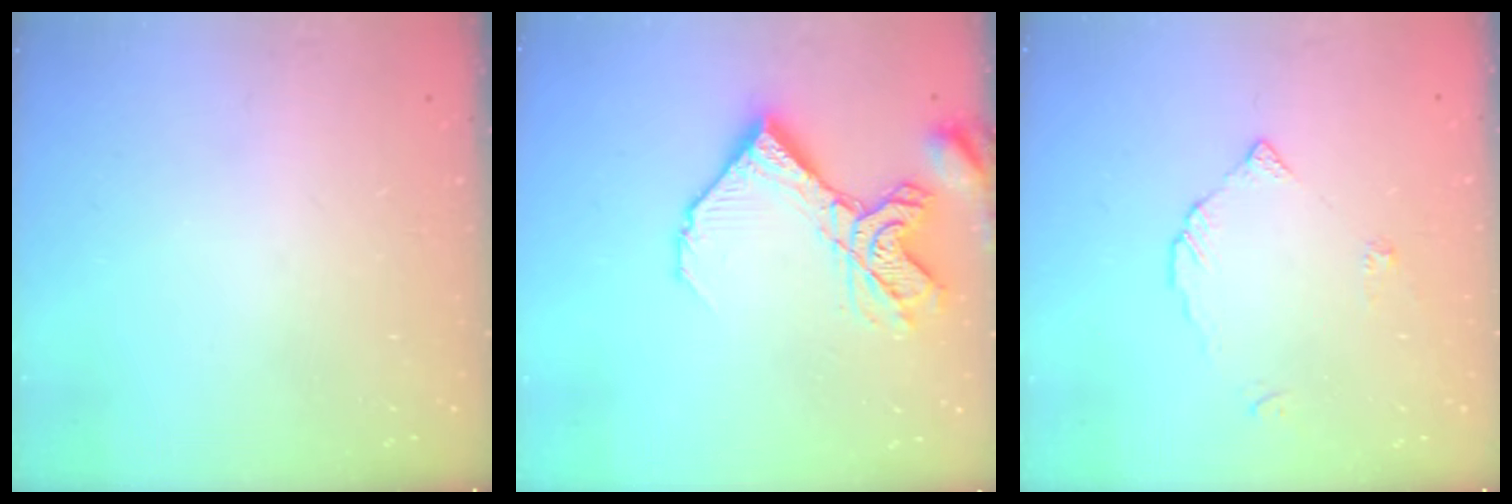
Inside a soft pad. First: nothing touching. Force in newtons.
{"total": 14.4, "press": 14.3, "slide": 1.7}
{"total": 2.9, "press": 2.9, "slide": 0.1}